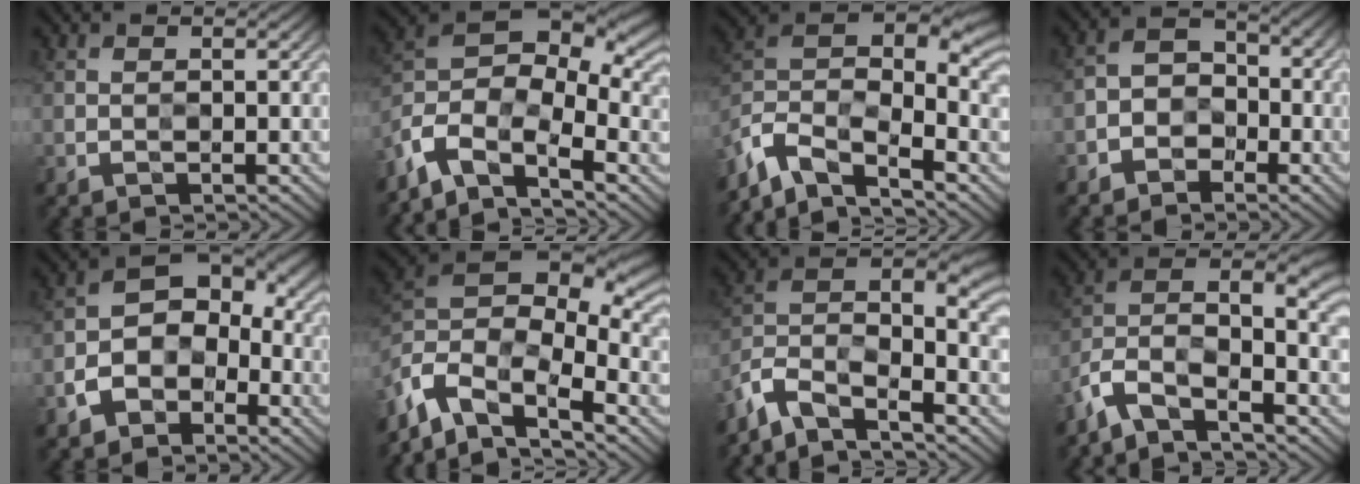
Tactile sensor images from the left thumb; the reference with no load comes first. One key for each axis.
{"total": 10.9, "fx": -5.6, "fy": 5.7, "fz": 7.5, "tx": -0.154, "ty": -0.015, "tz": -0.112}
{"total": 9.4, "fx": -5.8, "fy": 3.8, "fz": 6.3, "tx": -0.126, "ty": -0.004, "tz": -0.127}
{"total": 4.1, "fx": -2.5, "fy": 2.8, "fz": 1.6, "tx": -0.023, "ty": 0.007, "tz": -0.060}
{"total": 8.0, "fx": -2.9, "fy": 5.7, "fz": 4.8, "tx": -0.082, "ty": -0.008, "tz": -0.064}
{"total": 12.1, "fx": -5.1, "fy": 6.7, "fz": 8.6, "tx": -0.199, "ty": -0.009, "tz": -0.096}
{"total": 8.3, "fx": -5.4, "fy": 2.8, "fz": 5.7, "tx": -0.100, "ty": -0.007, "tz": -0.128}
{"total": 7.6, "fx": -3.9, "fy": 2.8, "fz": 5.9, "tx": -0.104, "ty": -0.001, "tz": -0.096}